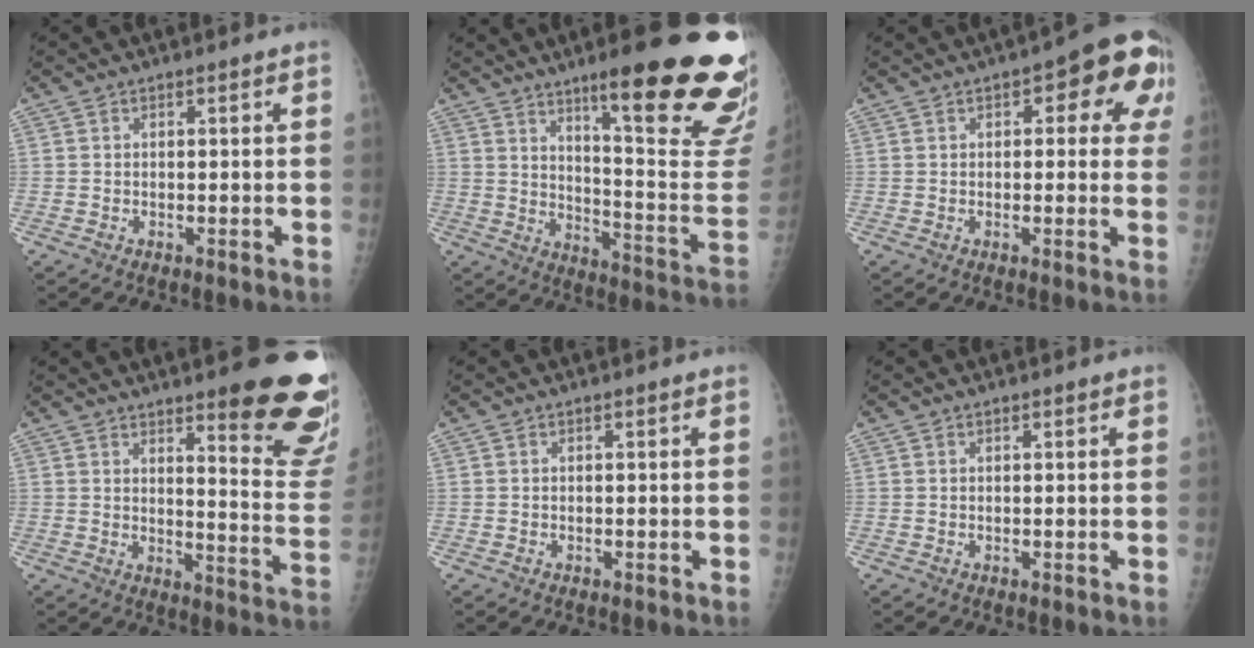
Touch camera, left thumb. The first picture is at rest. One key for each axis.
{"total": 27.3, "fx": 17.1, "fy": 4.4, "fz": 20.8, "tx": -0.212, "ty": -0.090, "tz": 0.241}
{"total": 11.8, "fx": 3.8, "fy": 5.2, "fz": 9.9, "tx": -0.068, "ty": 0.013, "tz": 0.032}
{"total": 17.7, "fx": 11.7, "fy": 3.3, "fz": 12.9, "tx": -0.125, "ty": -0.090, "tz": 0.149}
{"total": 0.0}
{"total": 0.0}